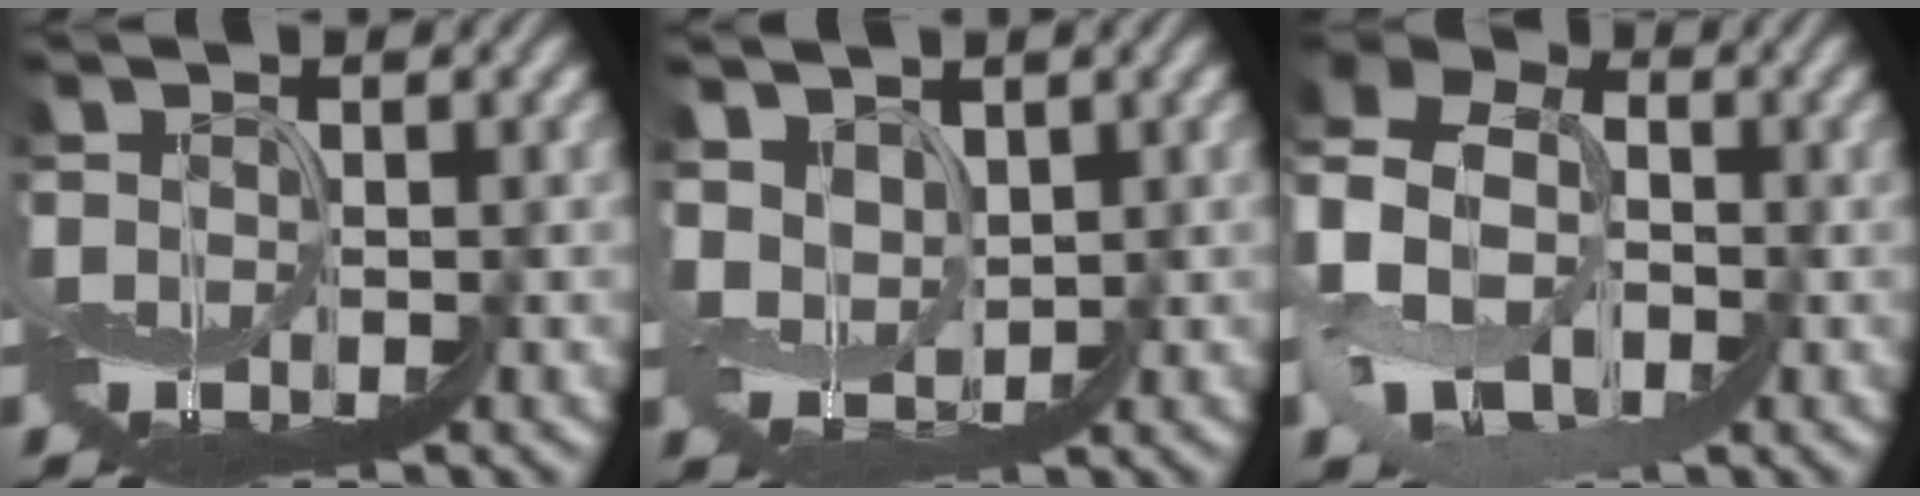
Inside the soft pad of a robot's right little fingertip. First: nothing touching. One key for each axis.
{"total": 1.7, "fx": 1.7, "fy": 0.3, "fz": -0.1, "tx": 0.001, "ty": 0.014, "tz": 0.026}
{"total": 8.4, "fx": -2.1, "fy": 6.8, "fz": 4.4, "tx": -0.114, "ty": -0.002, "tz": -0.059}